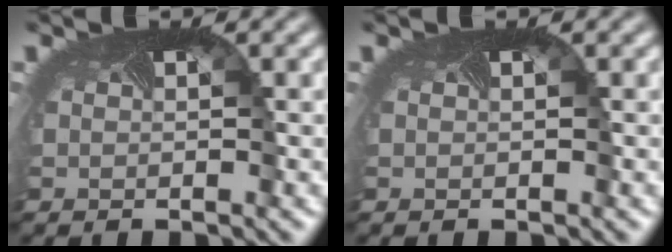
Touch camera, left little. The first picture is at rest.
{"total": 0.0}